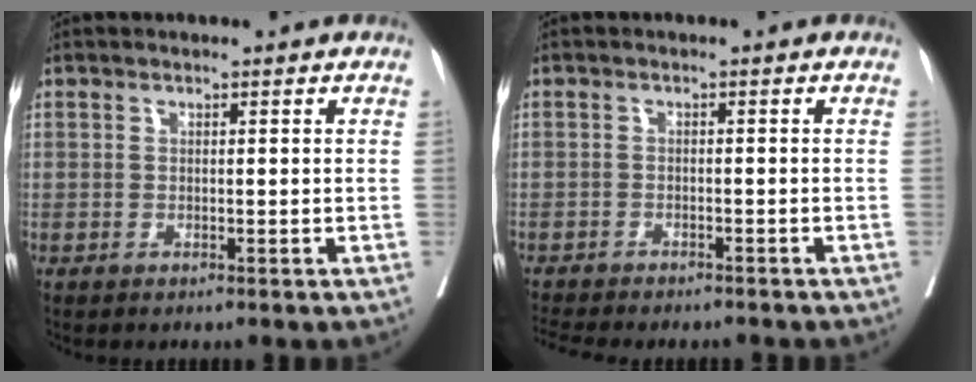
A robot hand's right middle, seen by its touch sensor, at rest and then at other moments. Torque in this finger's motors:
{"motor_torque": [1.01, -1.13, 0.12, 0.04]}